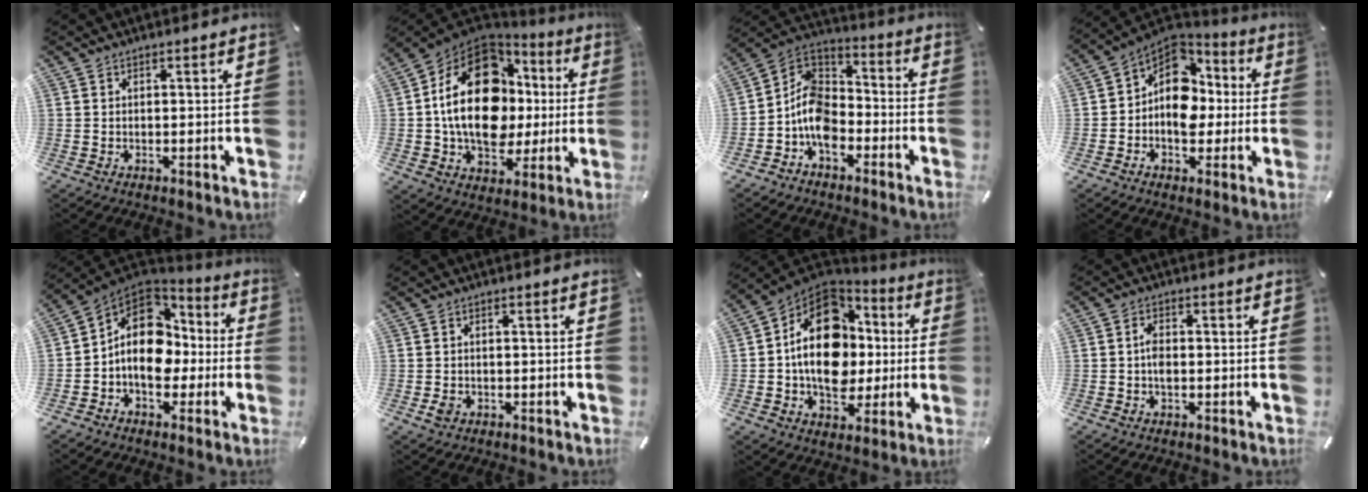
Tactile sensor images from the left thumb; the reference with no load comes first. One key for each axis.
{"total": 23.8, "fx": 1.7, "fy": 16.8, "fz": 16.7, "tx": -0.313, "ty": 0.003, "tz": 0.030}
{"total": 11.1, "fx": -6.0, "fy": 7.6, "fz": 5.4, "tx": -0.130, "ty": 0.020, "tz": -0.121}
{"total": 12.8, "fx": -0.1, "fy": 10.5, "fz": 7.4, "tx": -0.115, "ty": -0.004, "tz": -0.001}
{"total": 14.9, "fx": -1.1, "fy": 11.6, "fz": 9.4, "tx": -0.178, "ty": 0.008, "tz": -0.020}
{"total": 2.1, "fx": -0.7, "fy": 1.5, "fz": 1.2, "tx": -0.029, "ty": 0.000, "tz": -0.014}
{"total": 20.3, "fx": 0.0, "fy": 15.4, "fz": 13.3, "tx": -0.218, "ty": 0.006, "tz": 0.000}
{"total": 3.1, "fx": -0.4, "fy": 1.8, "fz": 2.5, "tx": -0.049, "ty": 0.004, "tz": -0.007}